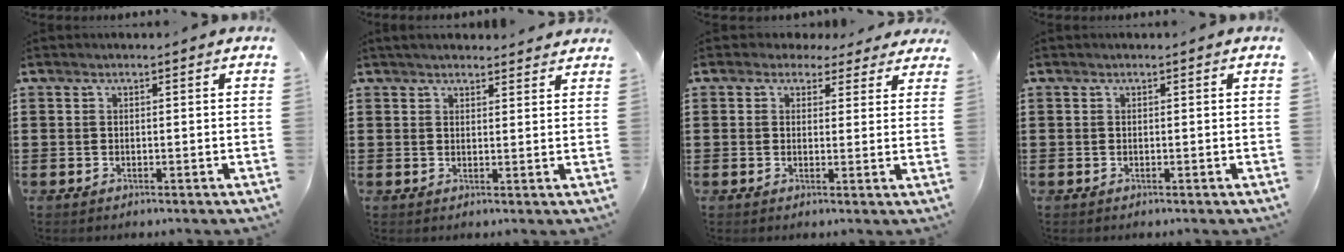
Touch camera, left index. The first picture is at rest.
{"total": 2.2, "force": [2.2, 0.2, 0.4], "torque": [-0.012, 0.000, 0.042]}
{"total": 2.5, "force": [1.8, 1.5, 0.7], "torque": [-0.015, 0.001, 0.031]}
{"total": 0.0}